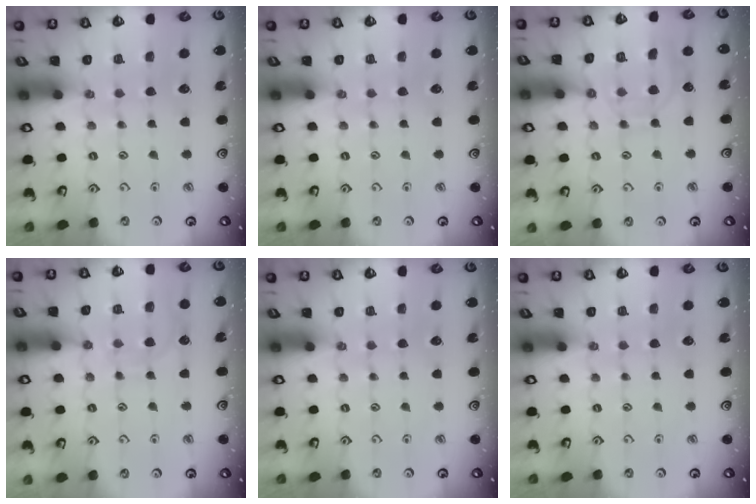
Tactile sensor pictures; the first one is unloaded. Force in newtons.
{"total": 0.0}
{"total": 10.8, "press": 10.7, "slide": 1.0}
{"total": 8.4, "press": 8.4, "slide": 0.7}
{"total": 0.0}
{"total": 0.0}